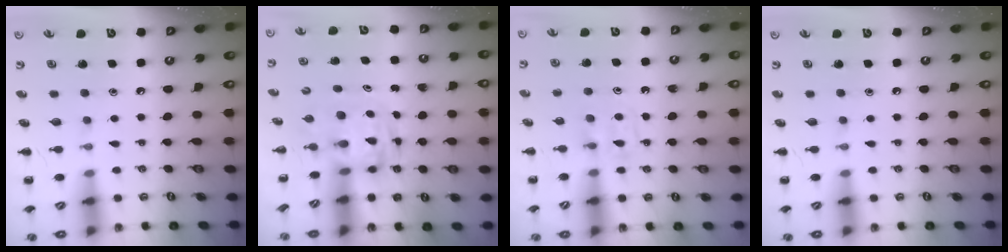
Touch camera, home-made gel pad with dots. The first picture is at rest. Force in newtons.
{"total": 3.3, "press": 3.2, "slide": 0.6}
{"total": 5.2, "press": 4.9, "slide": 1.6}
{"total": 0.0}